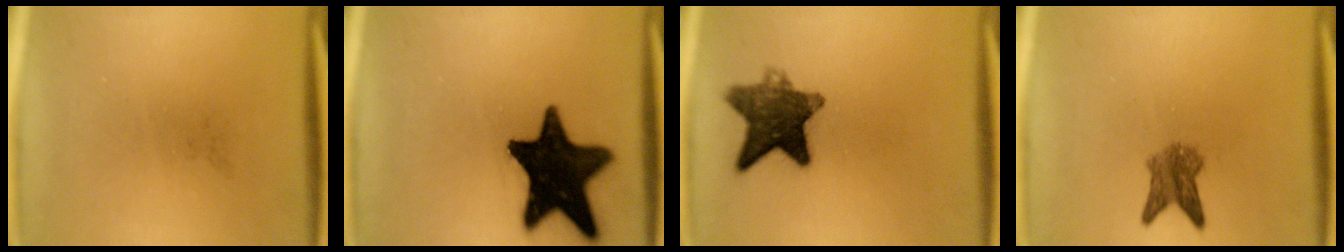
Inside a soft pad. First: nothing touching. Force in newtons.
{"total": 18.7}
{"total": 9.5}
{"total": 4.0}